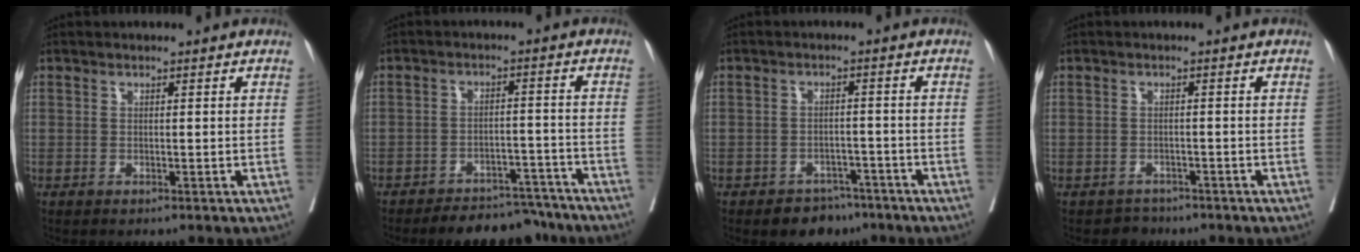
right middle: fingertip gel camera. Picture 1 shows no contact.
{"total": 9.3, "force": [-8.4, 3.6, 1.8], "torque": [0.002, 0.016, -0.112]}
{"total": 4.6, "force": [-3.4, 2.8, 1.2], "torque": [-0.008, 0.009, -0.046]}
{"total": 2.1, "force": [-1.7, 1.1, -0.7], "torque": [0.009, 0.003, -0.029]}